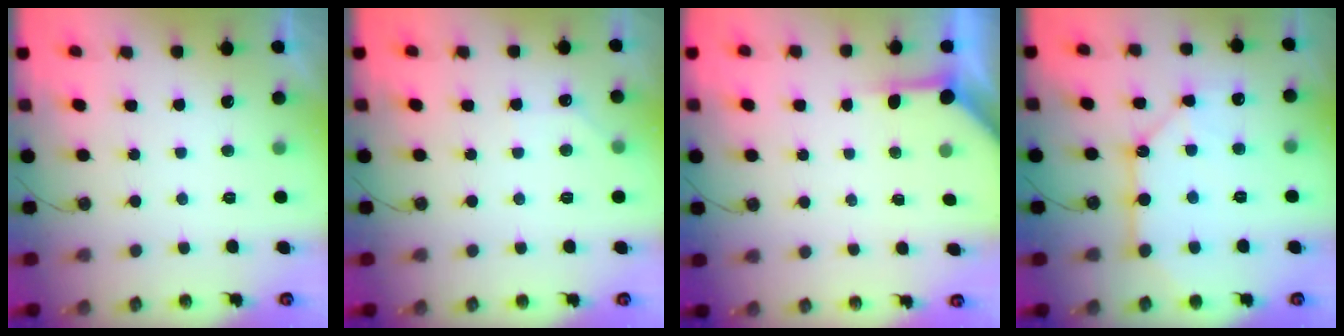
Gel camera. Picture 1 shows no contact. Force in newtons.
{"total": 3.3, "press": 3.3, "slide": 0.5}
{"total": 3.8, "press": 3.8, "slide": 0.4}
{"total": 12.0, "press": 11.9, "slide": 1.1}